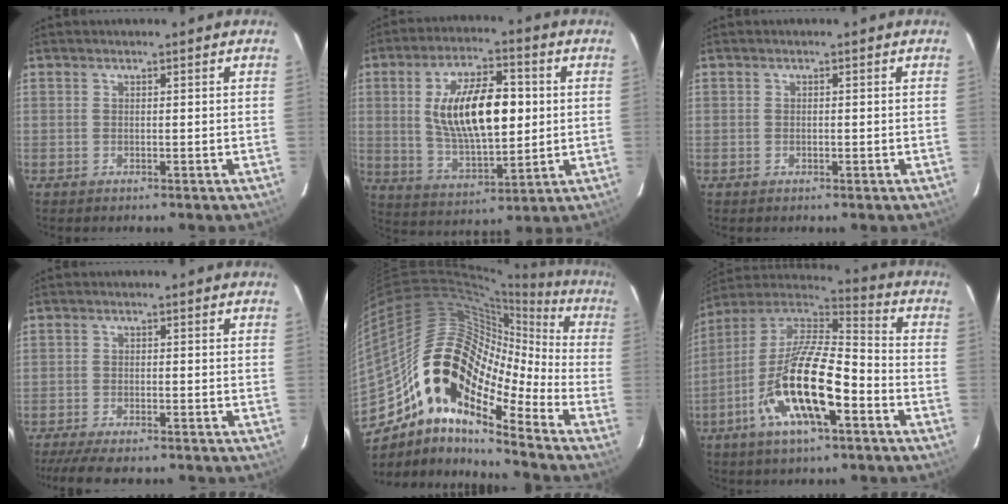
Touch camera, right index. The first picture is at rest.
{"total": 16.8, "force": [2.2, 7.2, 15.0], "torque": [-0.265, 0.009, 0.050]}
{"total": 0.7, "force": [-0.2, 0.5, 0.5], "torque": [-0.009, 0.002, -0.003]}
{"total": 9.3, "force": [-7.9, 1.8, 4.7], "torque": [-0.111, -0.027, -0.129]}
{"total": 18.3, "force": [-10.4, 8.9, 12.2], "torque": [-0.190, 0.008, -0.211]}
{"total": 19.9, "force": [-8.0, 5.9, 17.2], "torque": [-0.330, -0.023, -0.159]}